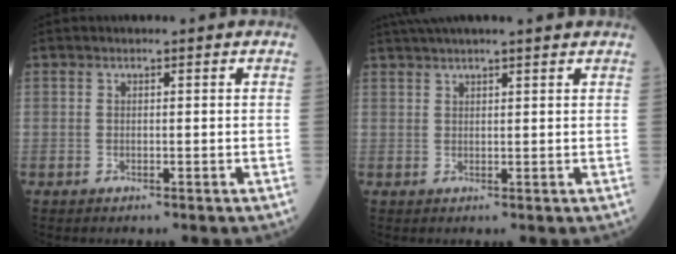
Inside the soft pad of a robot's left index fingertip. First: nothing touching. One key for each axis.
{"total": 8.9, "fx": 7.8, "fy": 0.0, "fz": 4.4, "tx": -0.069, "ty": 0.034, "tz": 0.104}